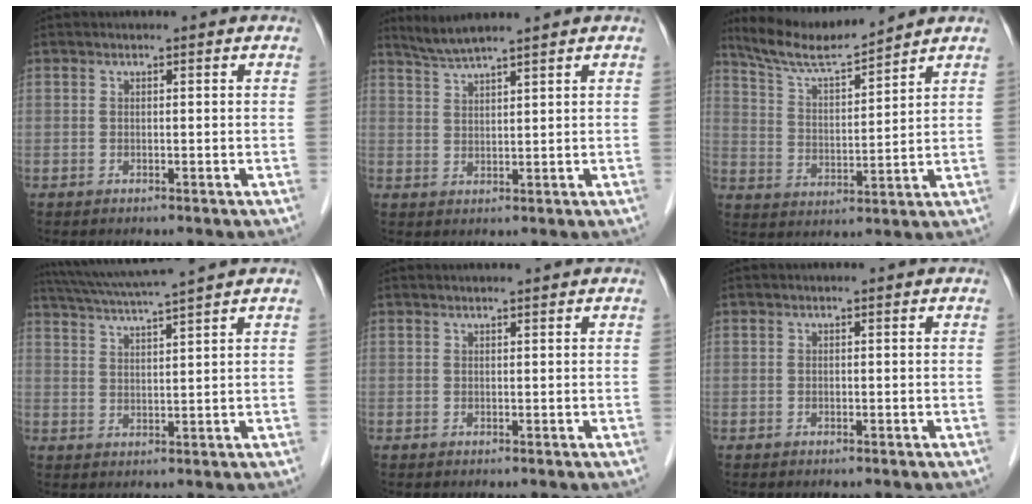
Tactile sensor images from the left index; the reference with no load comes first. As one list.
[{"total": 4.3, "force": [3.9, -0.8, 1.7], "torque": [-0.040, 0.010, 0.080]}, {"total": 9.0, "force": [8.5, -0.5, 2.7], "torque": [-0.064, 0.005, 0.166]}, {"total": 8.3, "force": [7.4, -1.7, 3.4], "torque": [-0.065, 0.012, 0.124]}, {"total": 1.2, "force": [1.1, -0.1, 0.4], "torque": [-0.006, 0.009, 0.023]}, {"total": 0.0}]